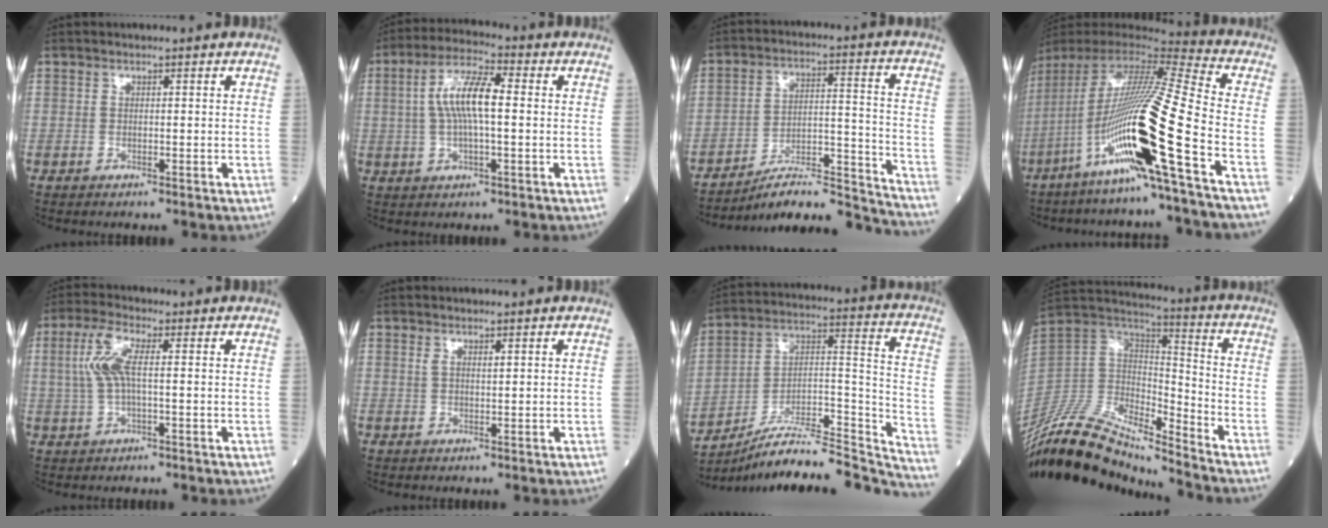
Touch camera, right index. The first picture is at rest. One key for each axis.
{"total": 8.7, "fx": 0.7, "fy": 2.0, "fz": 8.4, "tx": -0.167, "ty": 0.018, "tz": 0.010}
{"total": 15.0, "fx": -14.7, "fy": -0.6, "fz": 2.8, "tx": -0.027, "ty": 0.045, "tz": -0.233}
{"total": 22.4, "fx": -8.6, "fy": -1.1, "fz": 20.6, "tx": -0.406, "ty": -0.027, "tz": -0.171}
{"total": 5.9, "fx": 0.8, "fy": 1.4, "fz": 5.6, "tx": -0.136, "ty": 0.014, "tz": 0.016}
{"total": 1.1, "fx": 0.7, "fy": 0.2, "fz": 0.9, "tx": -0.022, "ty": 0.005, "tz": 0.014}
{"total": 24.3, "fx": -23.0, "fy": 2.4, "fz": 7.5, "tx": -0.076, "ty": 0.038, "tz": -0.351}
{"total": 20.0, "fx": -18.0, "fy": 2.7, "fz": 8.4, "tx": -0.172, "ty": 0.024, "tz": -0.340}